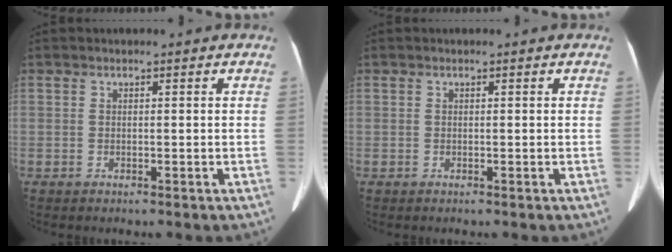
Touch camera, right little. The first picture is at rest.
{"total": 0.0}